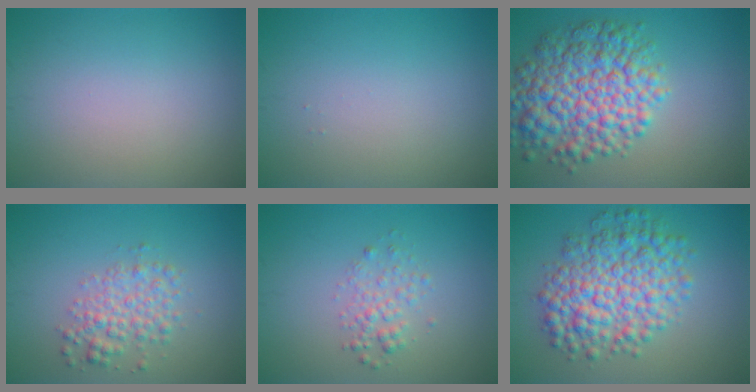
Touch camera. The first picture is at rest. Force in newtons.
{"total": 0.0}
{"total": 9.1, "press": 9.1, "slide": 0.3}
{"total": 3.1, "press": 3.1, "slide": 0.1}
{"total": 1.9, "press": 1.9, "slide": 0.1}
{"total": 7.7, "press": 7.7, "slide": 0.1}